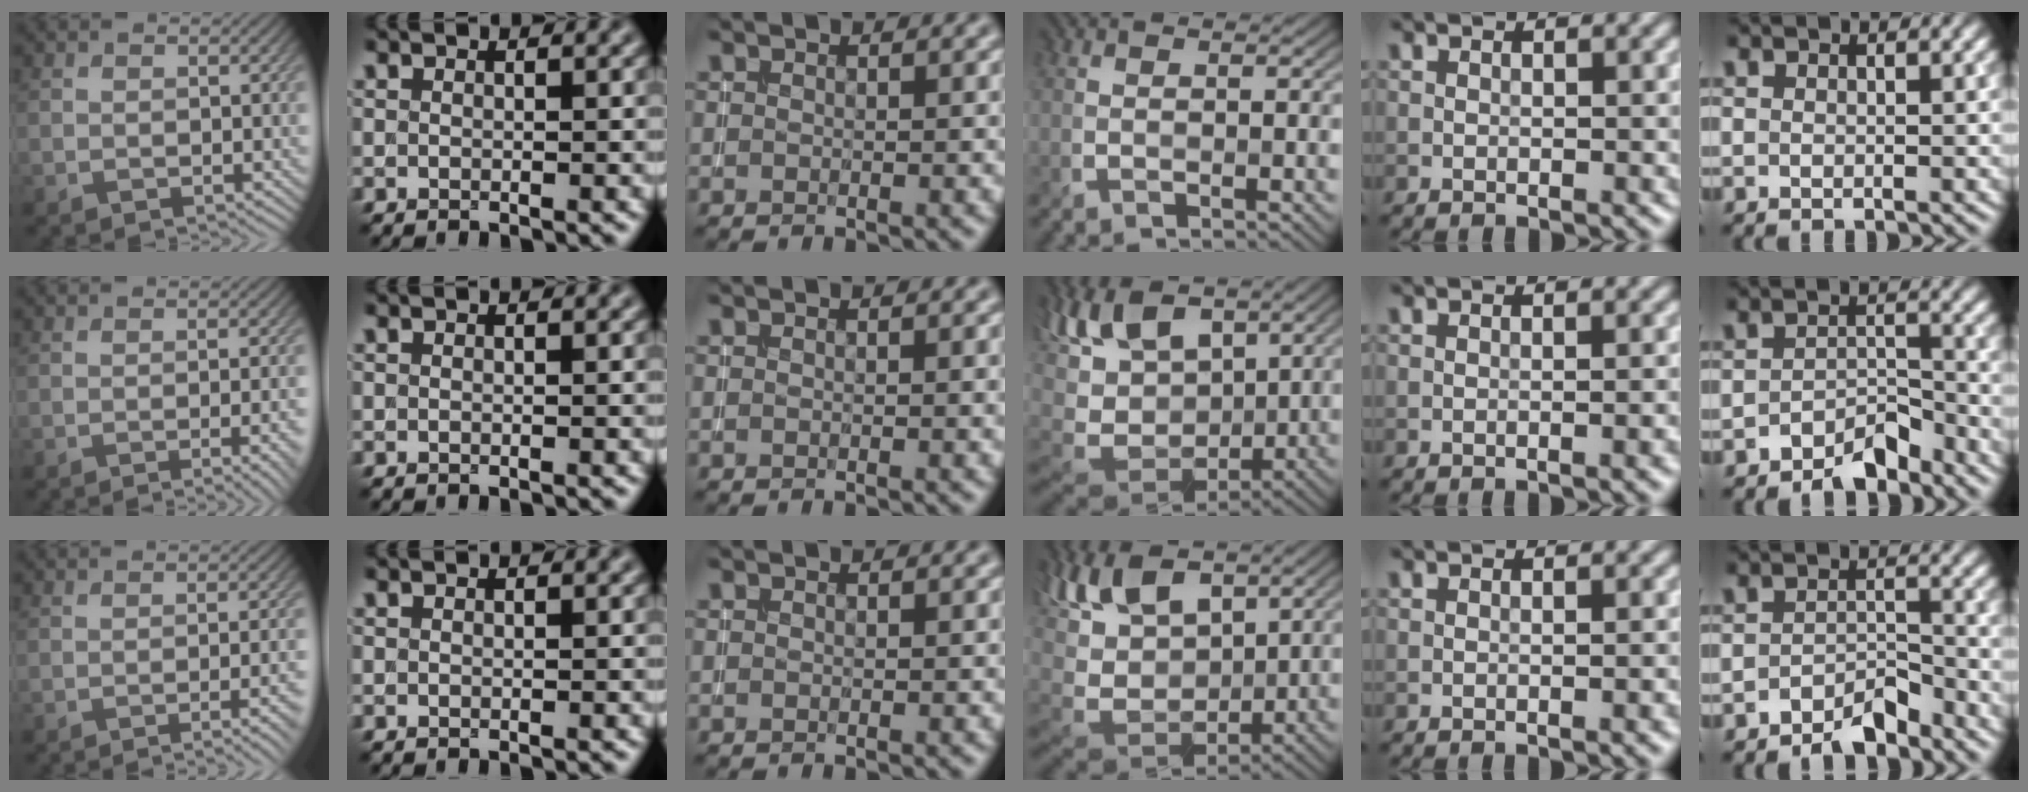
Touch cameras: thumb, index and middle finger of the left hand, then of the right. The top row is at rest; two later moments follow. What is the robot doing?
{"motion": "insert", "object": "backpack"}